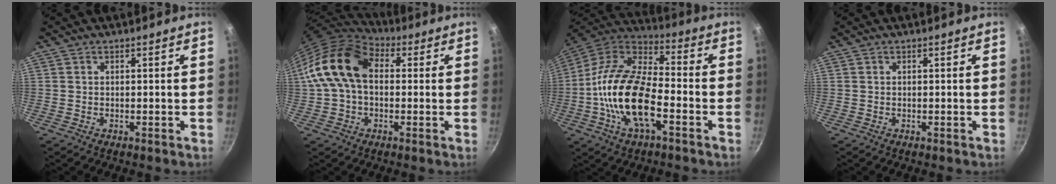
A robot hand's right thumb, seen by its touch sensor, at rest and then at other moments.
{"total": 14.5, "force": [1.5, 10.1, 10.4], "torque": [-0.169, 0.028, 0.009]}
{"total": 19.8, "force": [-5.4, 9.4, 16.5], "torque": [-0.306, 0.040, -0.118]}
{"total": 0.0}